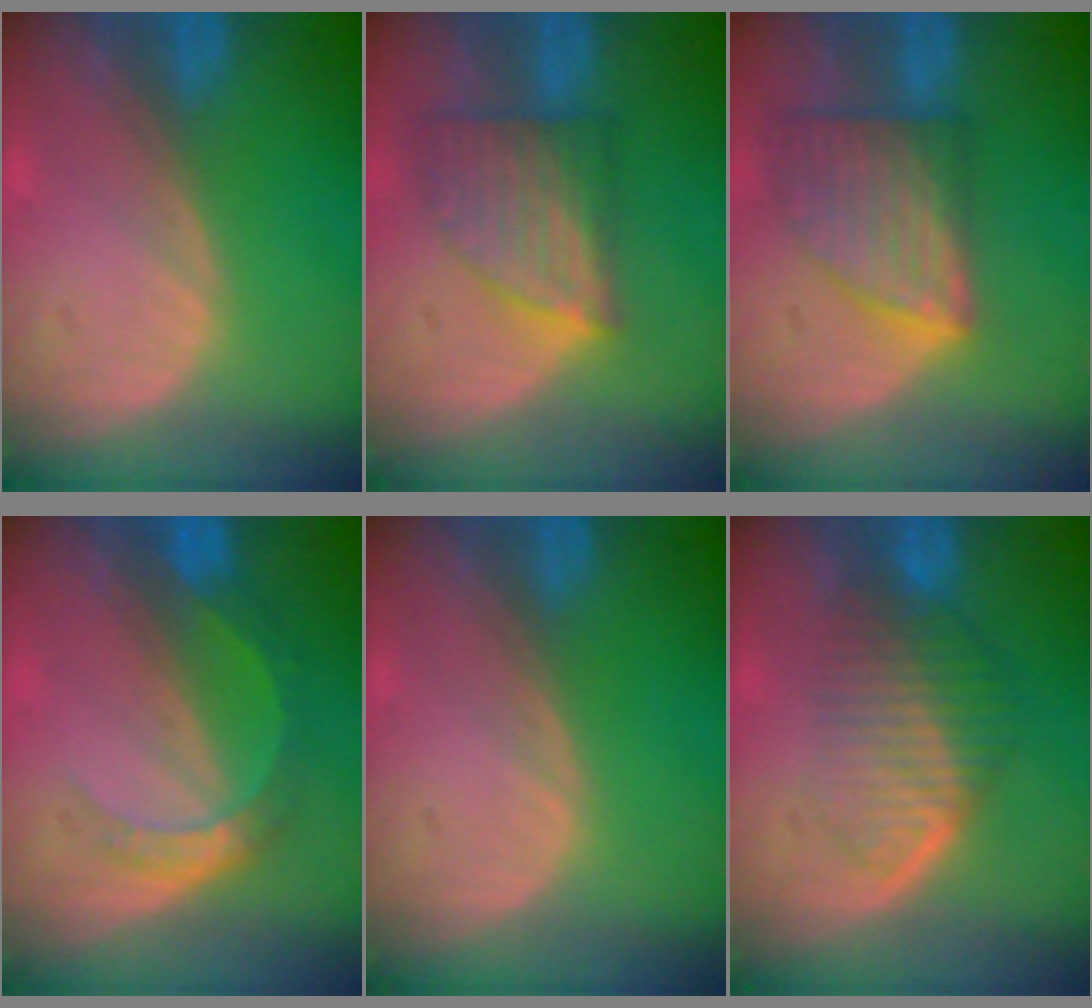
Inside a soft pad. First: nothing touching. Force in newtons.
{"total": 7.2, "press": 6.6, "slide": 2.8}
{"total": 8.1, "press": 7.3, "slide": 3.4}
{"total": 5.4, "press": 4.8, "slide": 2.4}
{"total": 0.0}
{"total": 6.3, "press": 6.2, "slide": 1.2}